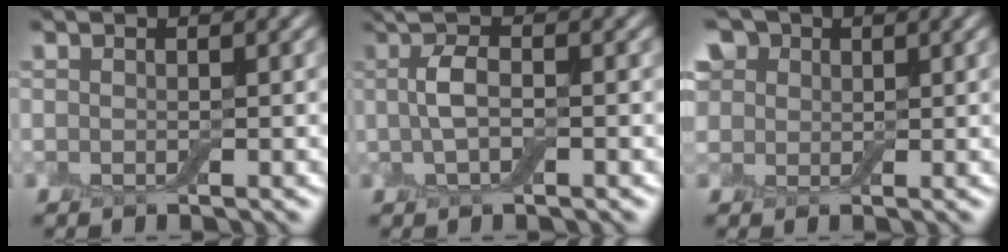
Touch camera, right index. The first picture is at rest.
{"total": 3.0, "force": [0.3, 1.0, 2.8], "torque": [-0.059, 0.005, 0.001]}
{"total": 7.8, "force": [3.8, 5.7, 3.7], "torque": [-0.083, 0.025, 0.038]}